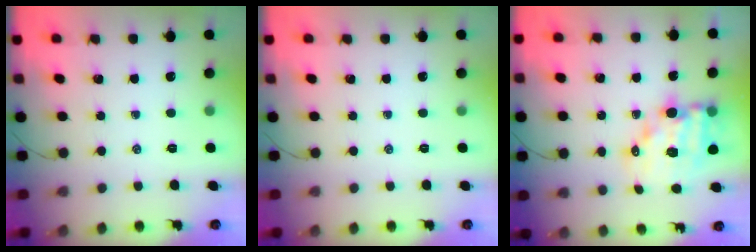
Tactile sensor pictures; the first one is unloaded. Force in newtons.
{"total": 0.0}
{"total": 12.0, "press": 11.7, "slide": 2.8}